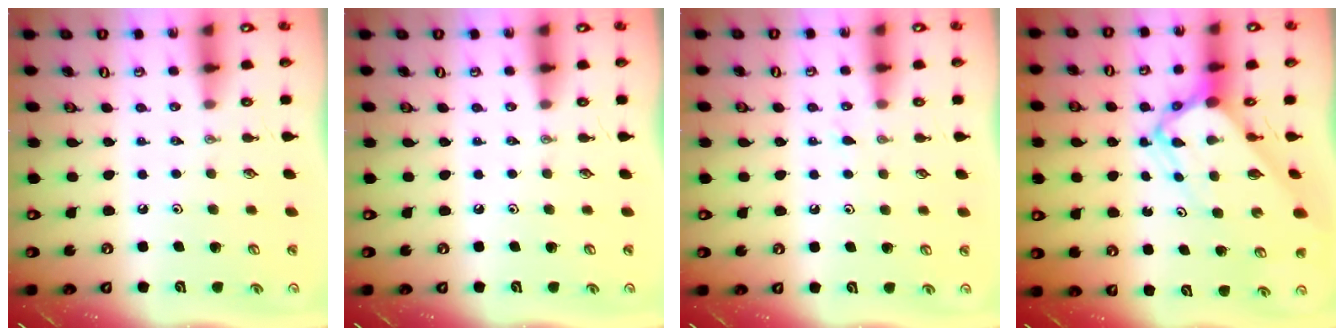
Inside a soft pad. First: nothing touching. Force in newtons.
{"total": 0.0}
{"total": 4.4, "press": 4.4, "slide": 0.6}
{"total": 7.5, "press": 7.4, "slide": 0.6}